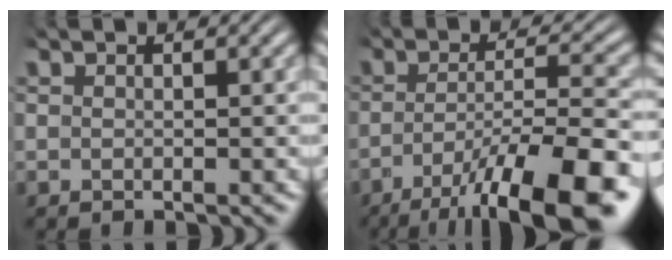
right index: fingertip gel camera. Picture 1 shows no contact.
{"total": 10.5, "force": [-5.8, 3.3, 8.2], "torque": [-0.123, -0.031, -0.068]}